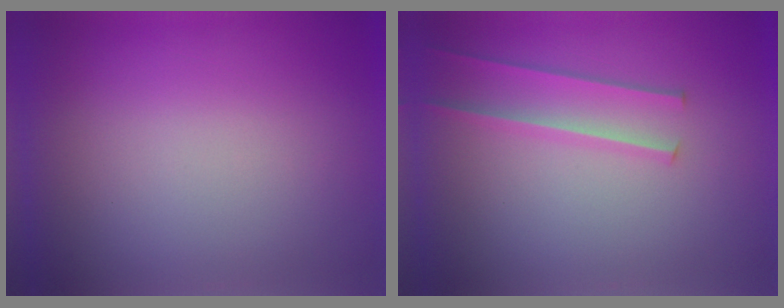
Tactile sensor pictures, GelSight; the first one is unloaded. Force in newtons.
{"total": 2.2}